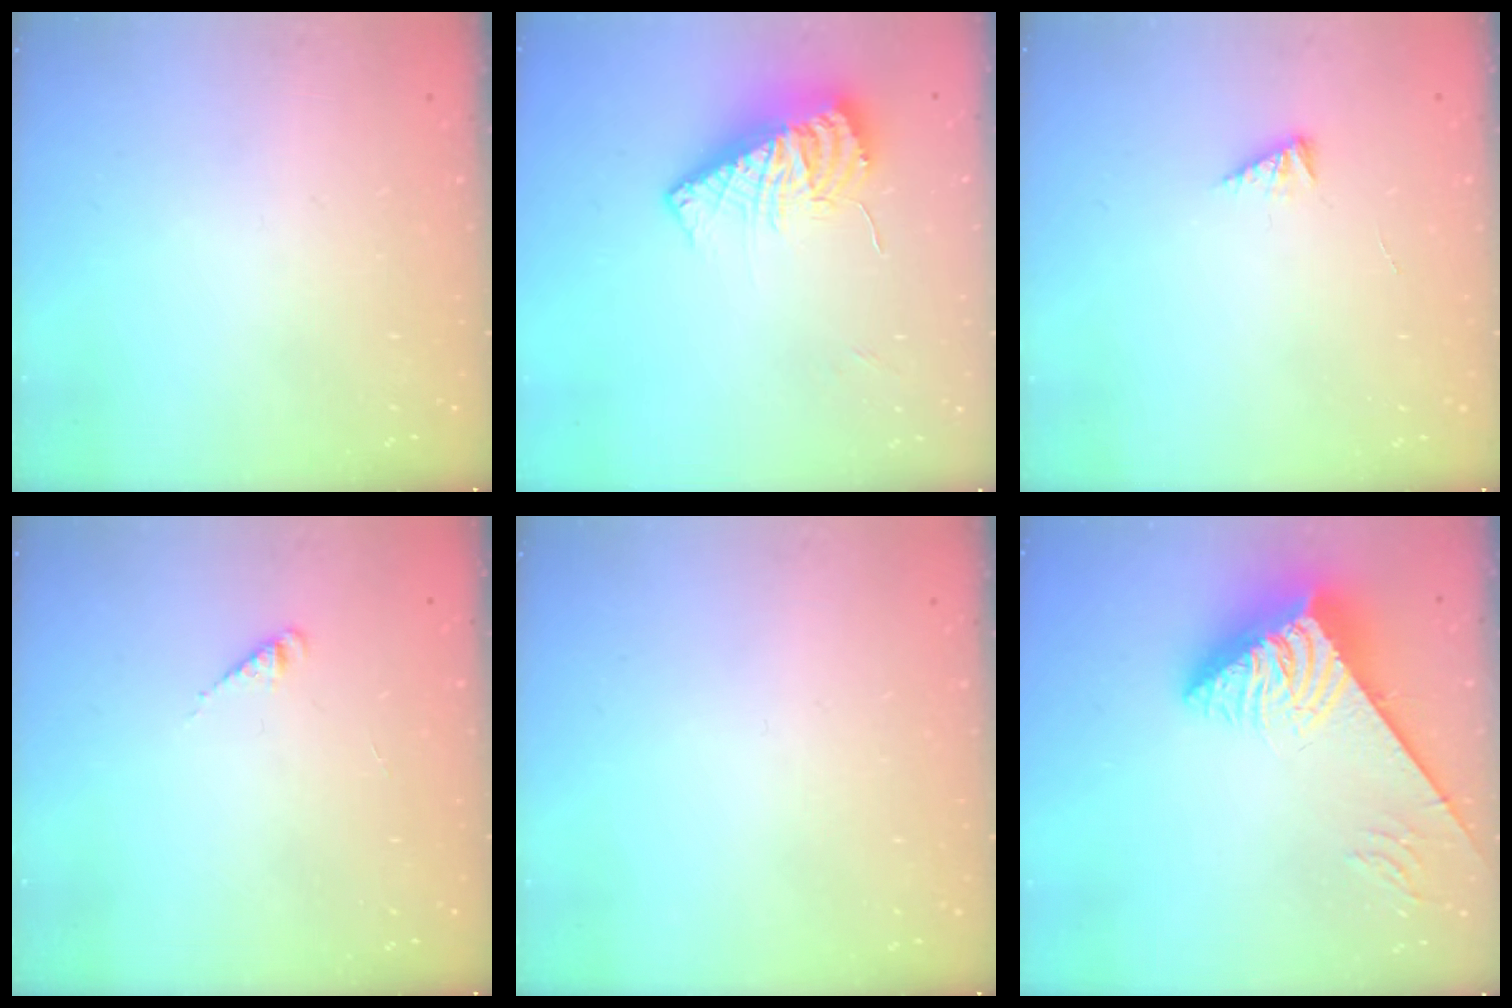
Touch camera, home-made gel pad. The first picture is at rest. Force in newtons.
{"total": 14.6, "press": 14.5, "slide": 1.3}
{"total": 2.7, "press": 2.7, "slide": 0.6}
{"total": 1.9, "press": 1.9, "slide": 0.4}
{"total": 0.0}
{"total": 7.7, "press": 7.7, "slide": 1.0}